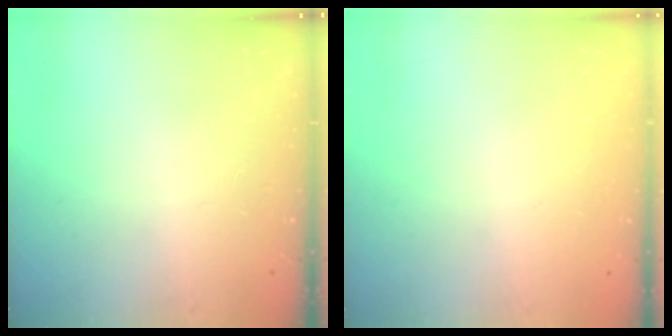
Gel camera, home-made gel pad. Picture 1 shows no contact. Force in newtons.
{"total": 0.0}